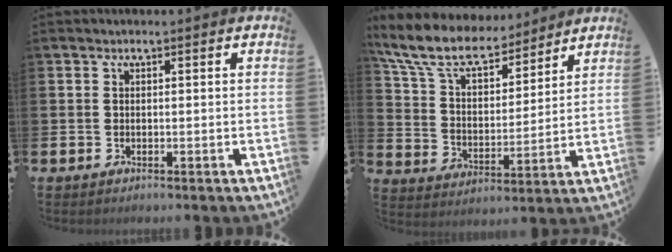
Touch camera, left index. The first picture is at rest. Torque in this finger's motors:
{"motor_torque": [1.09, -1.05, 1.01, 0.21]}